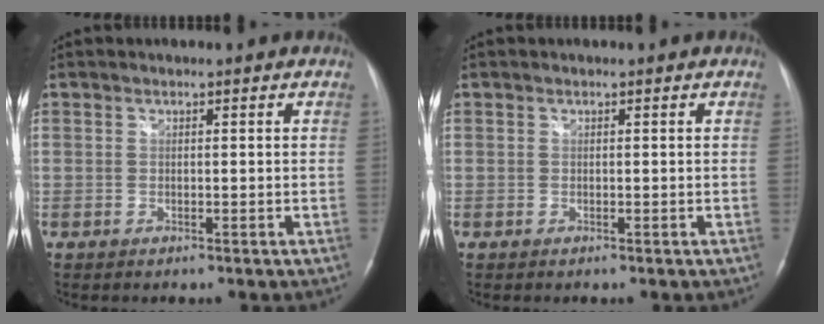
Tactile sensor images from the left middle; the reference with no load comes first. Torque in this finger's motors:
{"motor_torque": [0.00, 0.00, 0.00, 0.00]}